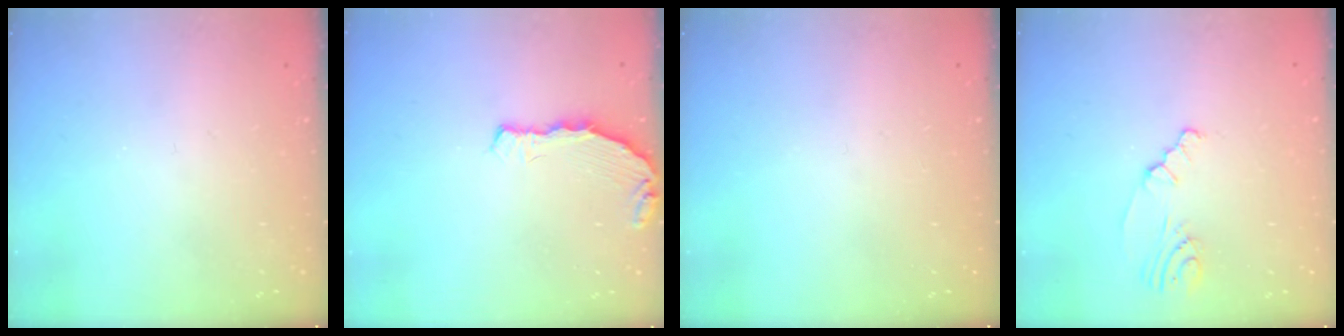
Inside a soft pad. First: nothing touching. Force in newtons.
{"total": 5.9, "press": 5.4, "slide": 2.5}
{"total": 0.0}
{"total": 2.4, "press": 2.4, "slide": 0.4}